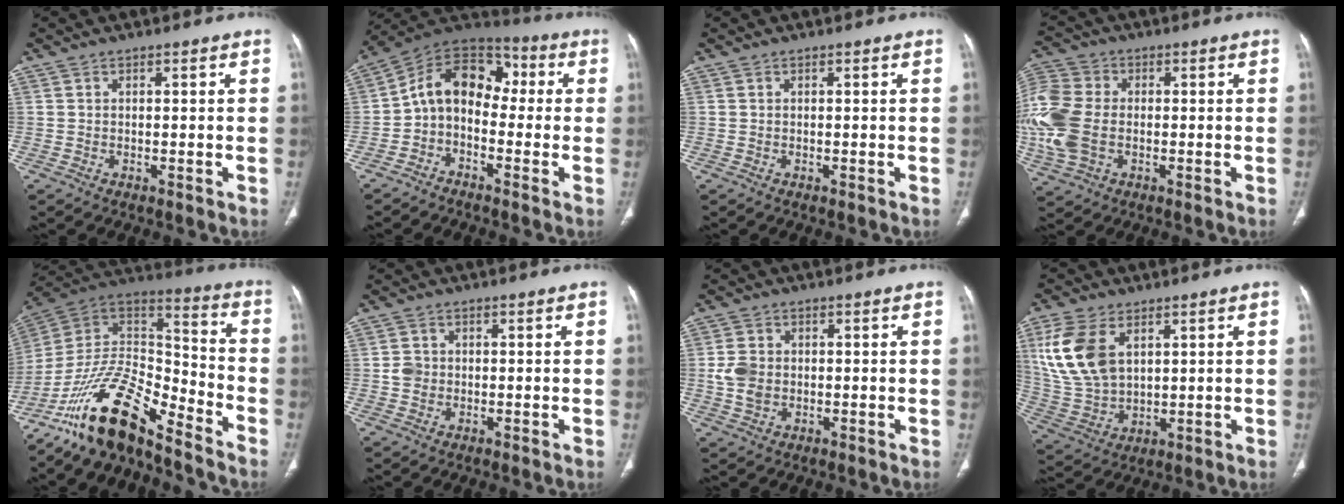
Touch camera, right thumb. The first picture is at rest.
{"total": 11.6, "force": [-1.3, 8.4, 7.9], "torque": [-0.107, 0.064, -0.042]}
{"total": 0.0}
{"total": 15.9, "force": [-1.5, 11.3, 11.1], "torque": [-0.290, 0.004, -0.025]}
{"total": 19.0, "force": [-14.0, 6.5, 11.0], "torque": [-0.179, 0.098, -0.256]}
{"total": 2.5, "force": [-0.1, 2.2, 1.1], "torque": [-0.013, 0.007, -0.003]}
{"total": 5.1, "force": [-0.2, 3.9, 3.3], "torque": [-0.062, 0.004, 0.000]}
{"total": 14.1, "force": [4.9, 8.7, 10.0], "torque": [-0.209, -0.011, 0.111]}